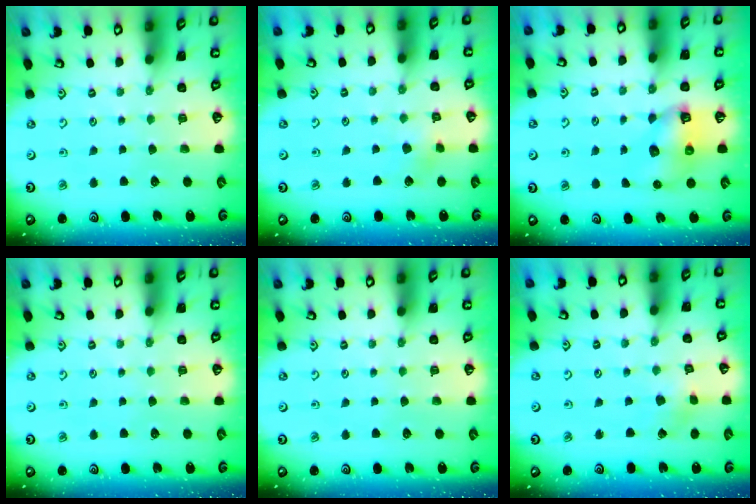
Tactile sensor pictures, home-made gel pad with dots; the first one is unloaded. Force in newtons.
{"total": 4.8, "press": 4.6, "slide": 1.1}
{"total": 7.2, "press": 7.1, "slide": 0.8}
{"total": 0.0}
{"total": 0.0}
{"total": 1.9, "press": 1.9, "slide": 0.2}